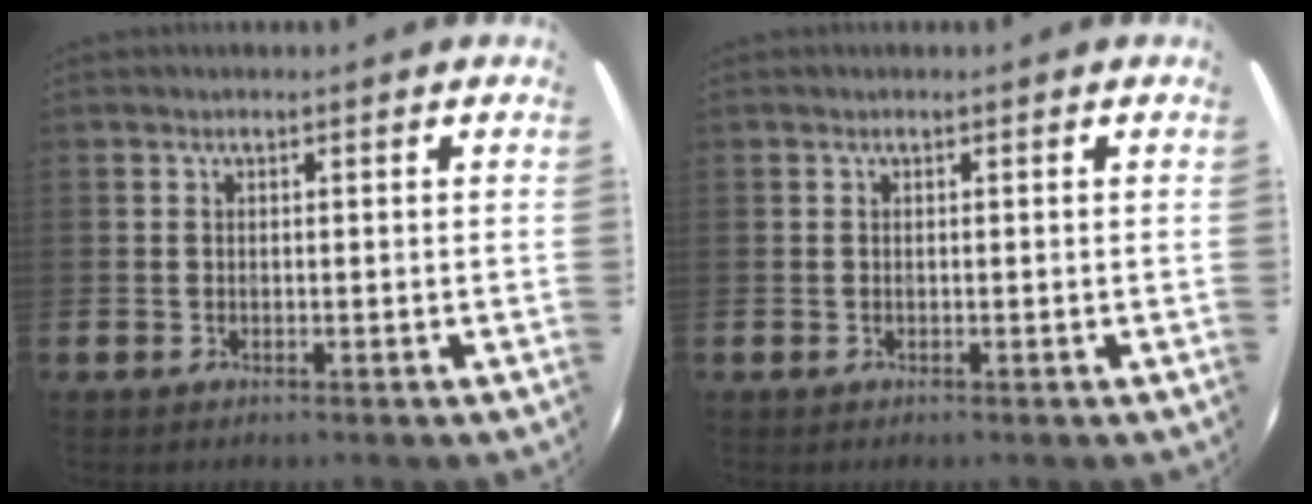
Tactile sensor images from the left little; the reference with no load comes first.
{"total": 0.0}